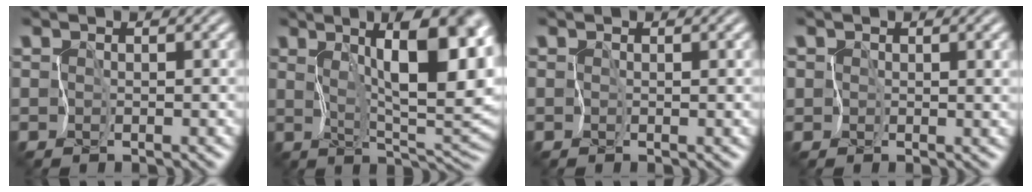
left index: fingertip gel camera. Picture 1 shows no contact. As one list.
[{"total": 12.5, "force": [4.0, 4.4, 11.0], "torque": [-0.135, 0.006, 0.054]}, {"total": 0.7, "force": [0.1, 0.1, 0.7], "torque": [-0.008, -0.002, 0.003]}, {"total": 1.9, "force": [0.6, 1.2, 1.4], "torque": [-0.020, -0.007, 0.010]}]